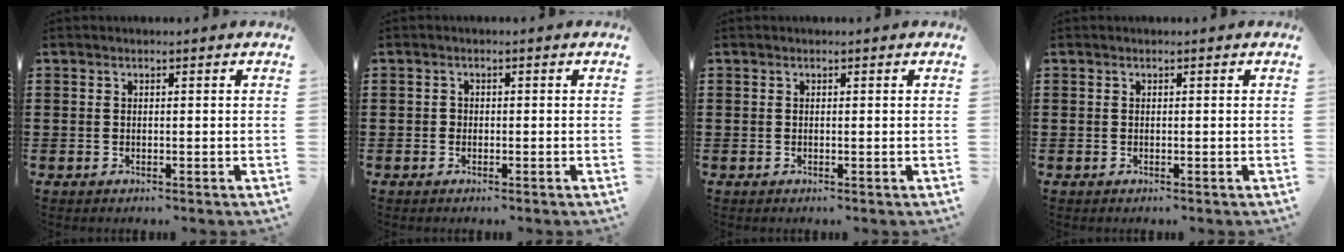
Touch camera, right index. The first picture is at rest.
{"total": 0.7, "force": [-0.2, 0.6, 0.2], "torque": [-0.006, 0.002, -0.005]}
{"total": 0.0}
{"total": 0.0}